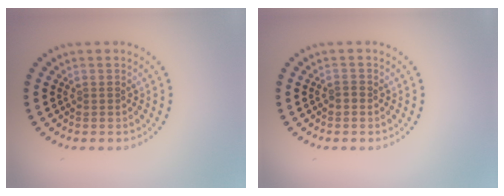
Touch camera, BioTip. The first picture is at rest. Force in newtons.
{"total": 0.7, "press": 0.6, "slide": 0.3}